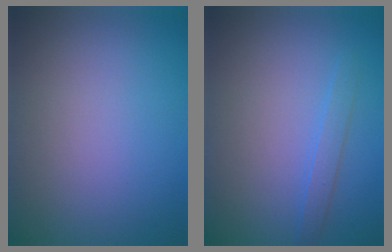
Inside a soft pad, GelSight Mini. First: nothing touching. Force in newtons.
{"total": 1.3, "press": 1.3, "slide": 0.1}